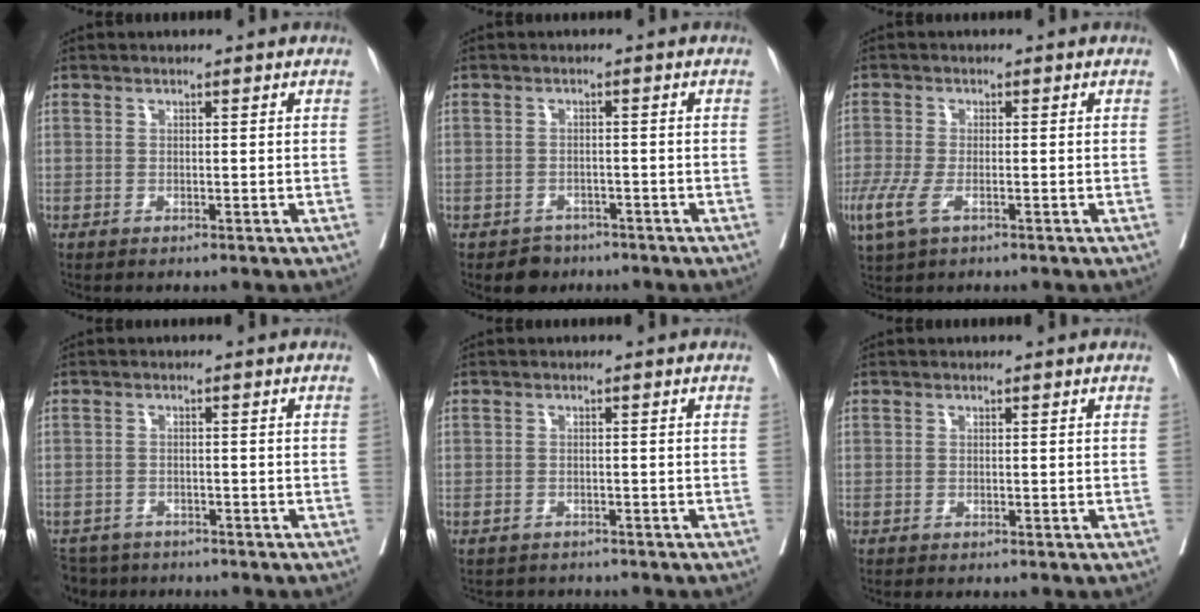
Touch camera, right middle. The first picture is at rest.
{"total": 2.7, "force": [-2.0, 1.9, 0.1], "torque": [-0.008, 0.006, -0.030]}
{"total": 5.1, "force": [-2.4, 2.0, 4.1], "torque": [-0.099, -0.015, -0.044]}
{"total": 4.7, "force": [-4.2, 2.1, 0.0], "torque": [0.006, -0.006, -0.070]}
{"total": 2.7, "force": [-2.5, 1.2, 0.1], "torque": [-0.009, -0.002, -0.036]}
{"total": 0.0}